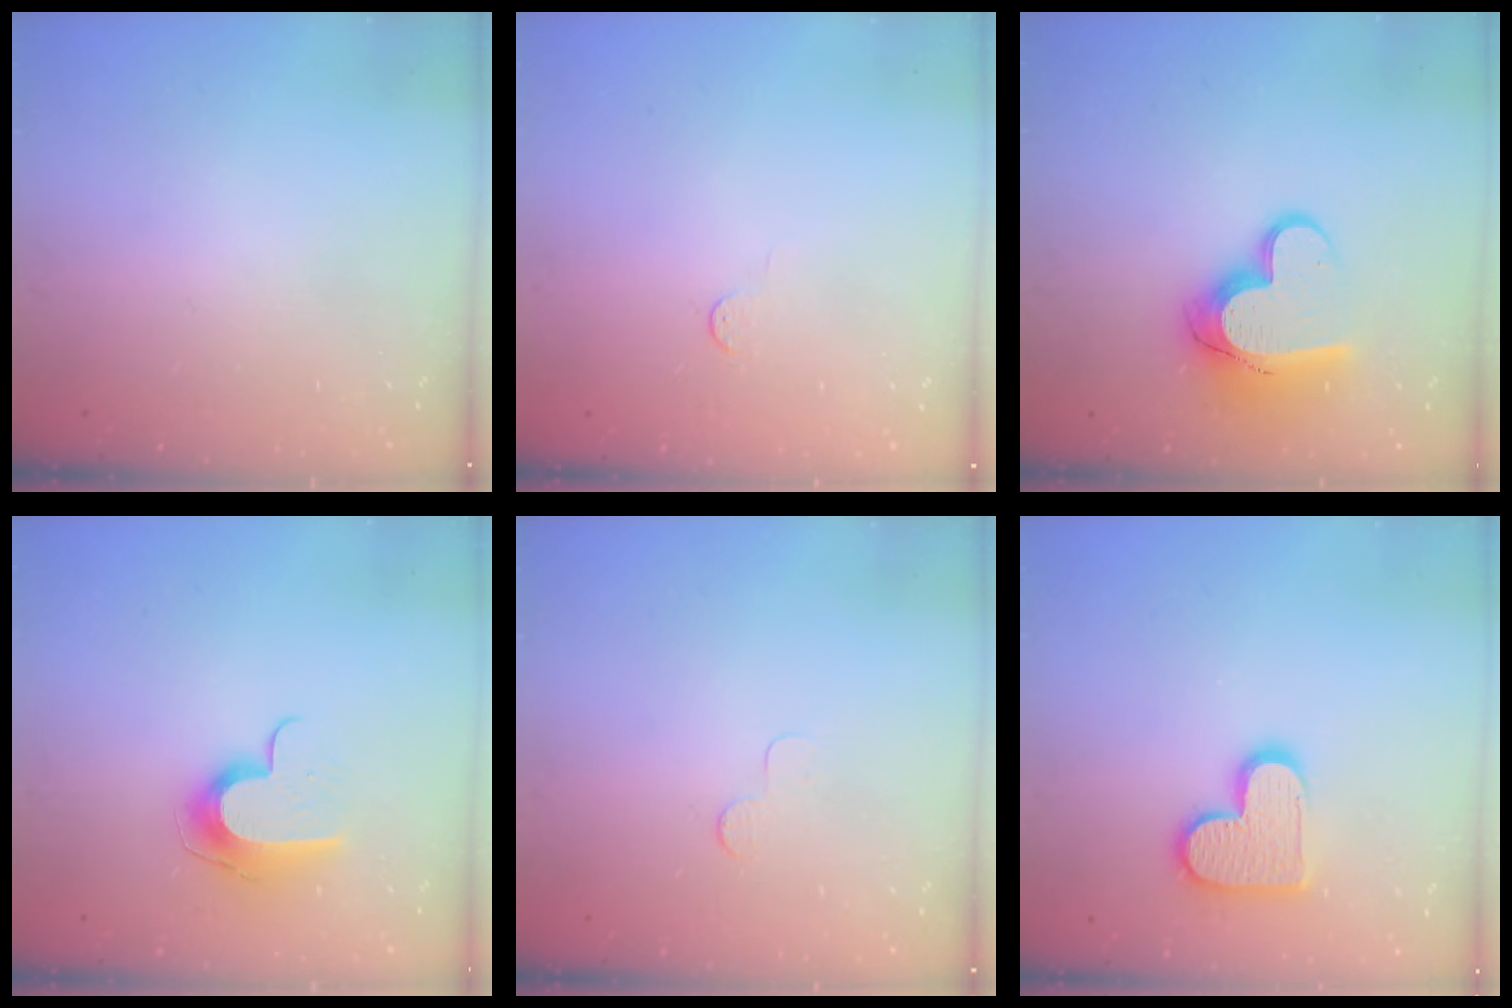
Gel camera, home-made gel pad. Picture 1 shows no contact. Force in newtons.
{"total": 2.8, "press": 2.8, "slide": 0.4}
{"total": 14.5, "press": 14.5, "slide": 1.2}
{"total": 10.2, "press": 10.2, "slide": 0.6}
{"total": 3.0, "press": 2.9, "slide": 0.3}
{"total": 13.5, "press": 13.5, "slide": 0.8}